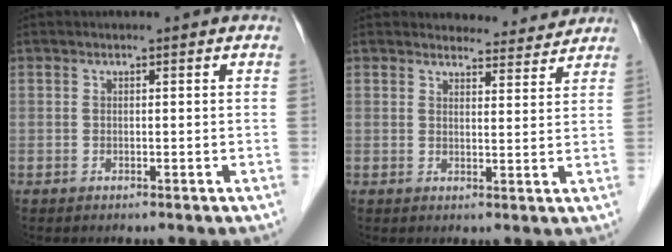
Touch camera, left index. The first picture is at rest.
{"total": 5.7, "force": [5.6, 1.1, 0.1], "torque": [0.005, -0.007, 0.062]}